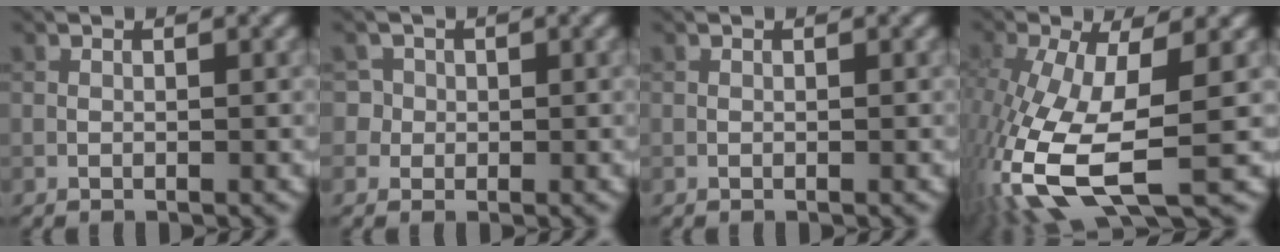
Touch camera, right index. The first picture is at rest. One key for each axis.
{"total": 3.1, "fx": 0.8, "fy": 2.9, "fz": 0.8, "tx": -0.001, "ty": 0.014, "tz": 0.006}
{"total": 0.0}
{"total": 11.4, "fx": -3.7, "fy": 4.7, "fz": 9.7, "tx": -0.231, "ty": -0.030, "tz": -0.062}